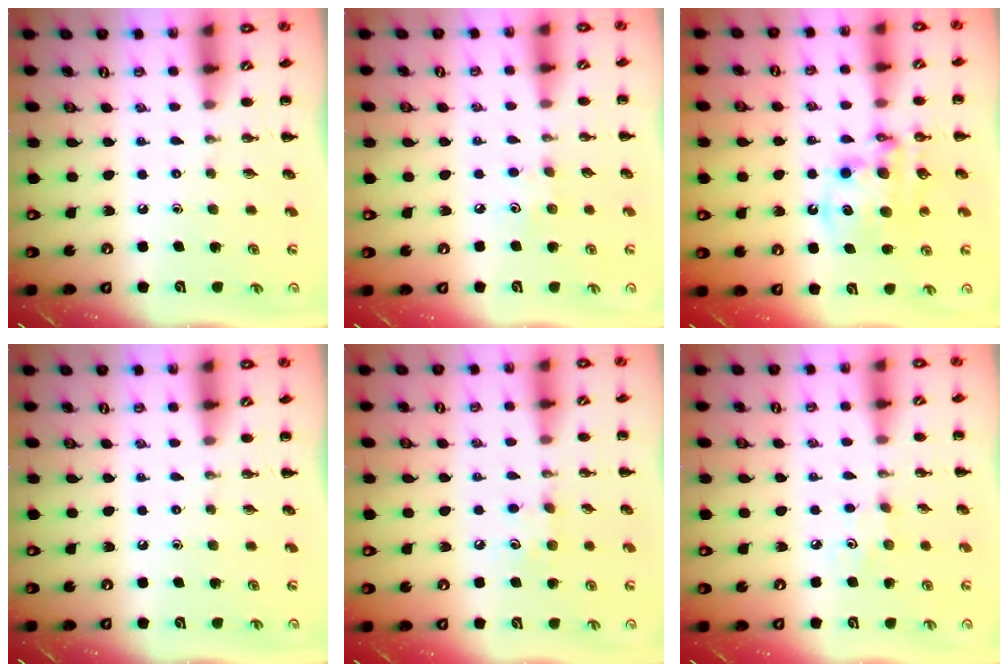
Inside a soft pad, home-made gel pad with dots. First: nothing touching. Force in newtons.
{"total": 5.0, "press": 4.8, "slide": 1.5}
{"total": 11.2, "press": 10.9, "slide": 2.9}
{"total": 0.0}
{"total": 7.1, "press": 6.9, "slide": 1.8}
{"total": 2.6, "press": 2.5, "slide": 0.8}